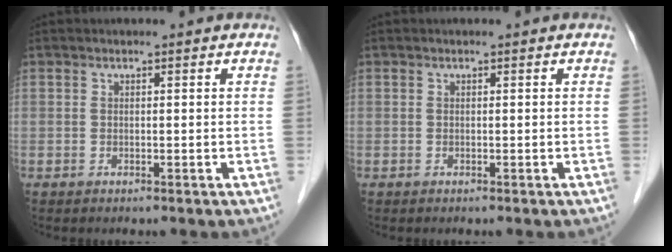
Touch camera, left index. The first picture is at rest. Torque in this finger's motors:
{"motor_torque": [-0.01, 0.01, 0.00, -0.01]}